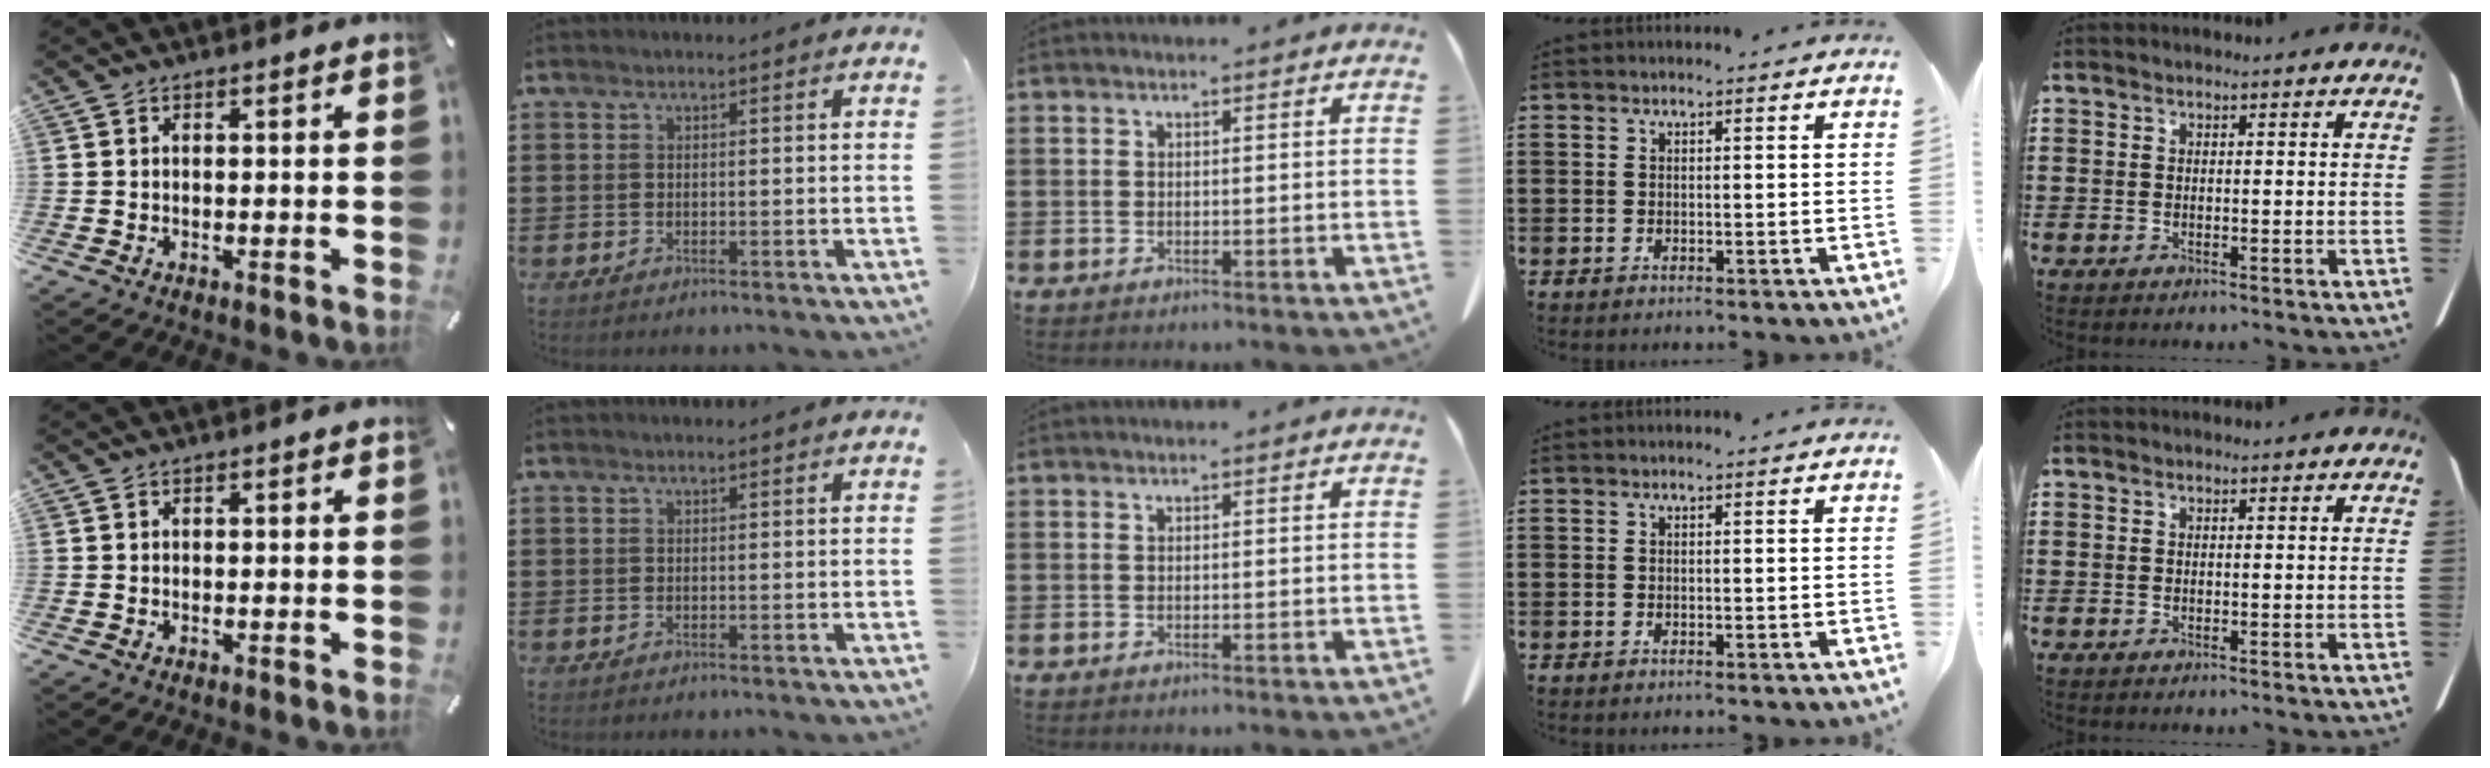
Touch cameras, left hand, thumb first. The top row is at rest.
{}